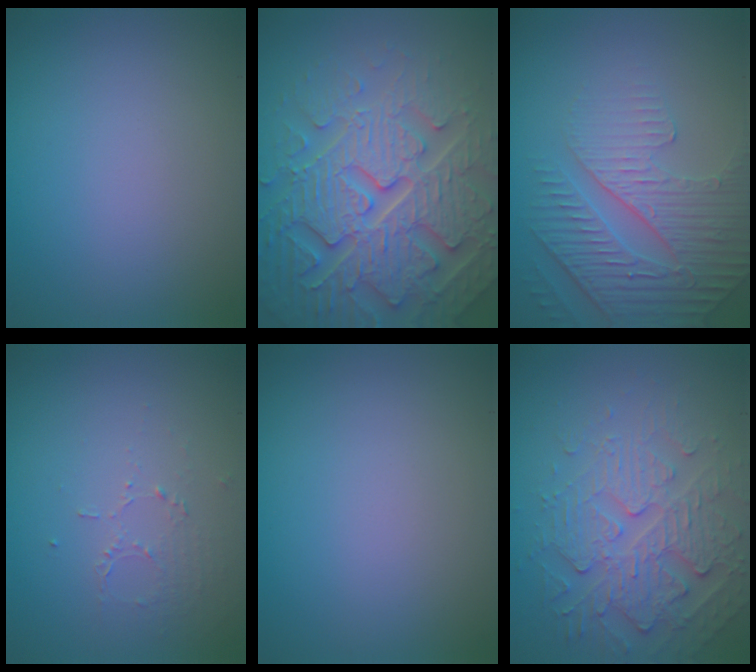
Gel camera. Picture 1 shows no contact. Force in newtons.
{"total": 8.1, "press": 7.9, "slide": 1.9}
{"total": 4.3, "press": 4.1, "slide": 1.5}
{"total": 1.3, "press": 0.6, "slide": 1.1}
{"total": 0.0}
{"total": 4.7, "press": 4.2, "slide": 2.3}